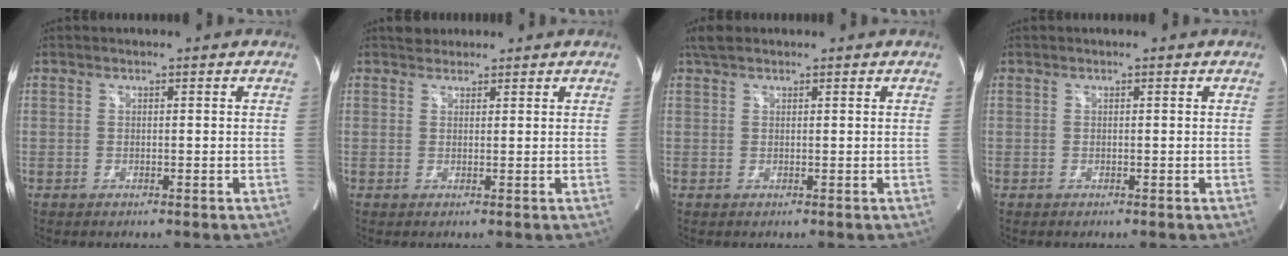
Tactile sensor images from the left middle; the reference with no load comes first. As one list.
[{"total": 2.0, "force": [1.8, 1.0, 0.1], "torque": [-0.006, 0.013, 0.027]}, {"total": 2.4, "force": [1.9, 0.9, 1.1], "torque": [-0.026, 0.019, 0.035]}, {"total": 0.0}]